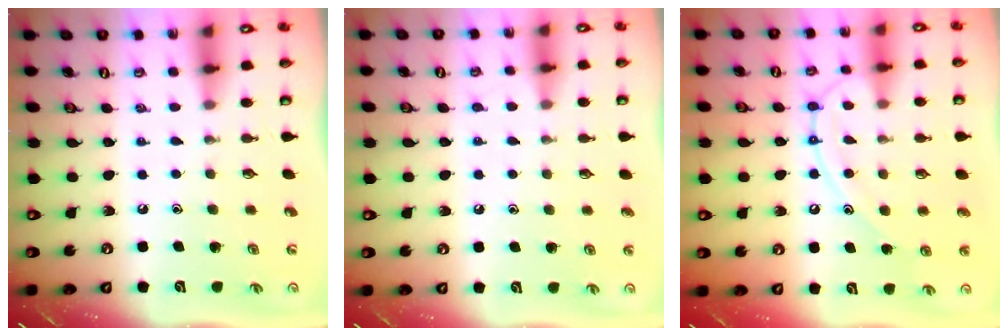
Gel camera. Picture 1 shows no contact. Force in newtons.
{"total": 4.4, "press": 4.4, "slide": 0.6}
{"total": 13.0, "press": 13.0, "slide": 1.2}